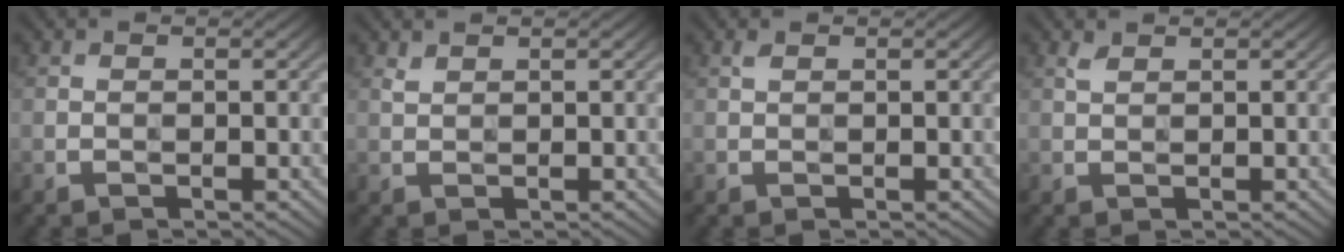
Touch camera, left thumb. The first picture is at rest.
{"total": 0.9, "force": [0.8, 0.2, 0.3], "torque": [-0.012, -0.001, 0.019]}
{"total": 0.6, "force": [0.4, 0.2, 0.4], "torque": [-0.011, 0.001, 0.009]}
{"total": 1.0, "force": [0.8, 0.3, 0.5], "torque": [-0.016, 0.001, 0.017]}